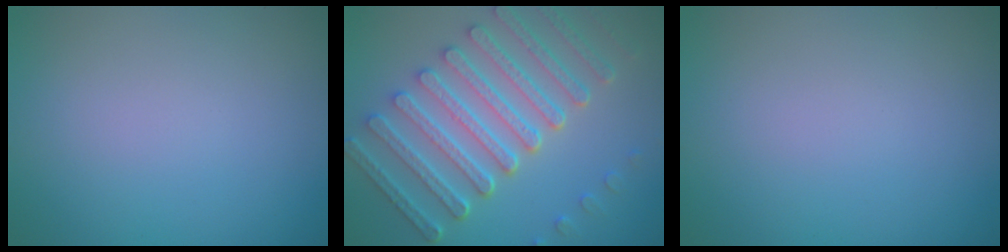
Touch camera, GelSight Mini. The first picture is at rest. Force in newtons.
{"total": 7.9, "press": 6.1, "slide": 5.0}
{"total": 0.0}